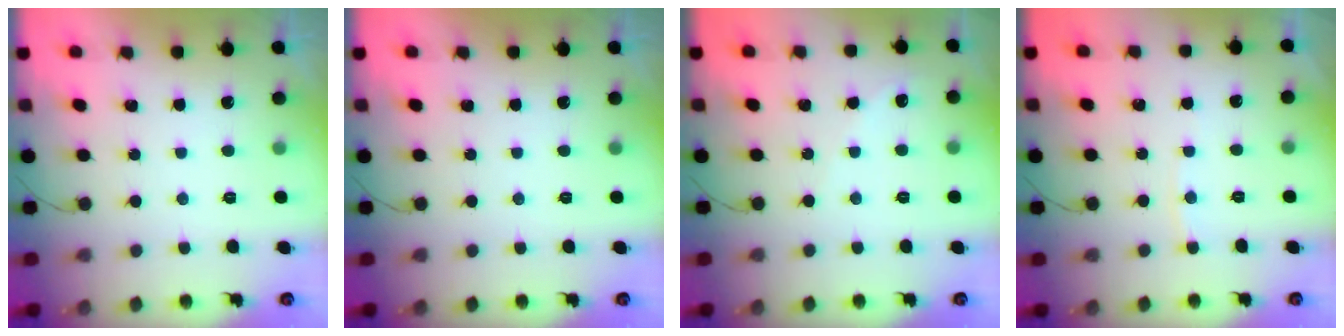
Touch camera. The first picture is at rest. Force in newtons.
{"total": 0.0}
{"total": 3.1, "press": 3.0, "slide": 0.4}
{"total": 3.0, "press": 3.0, "slide": 0.3}